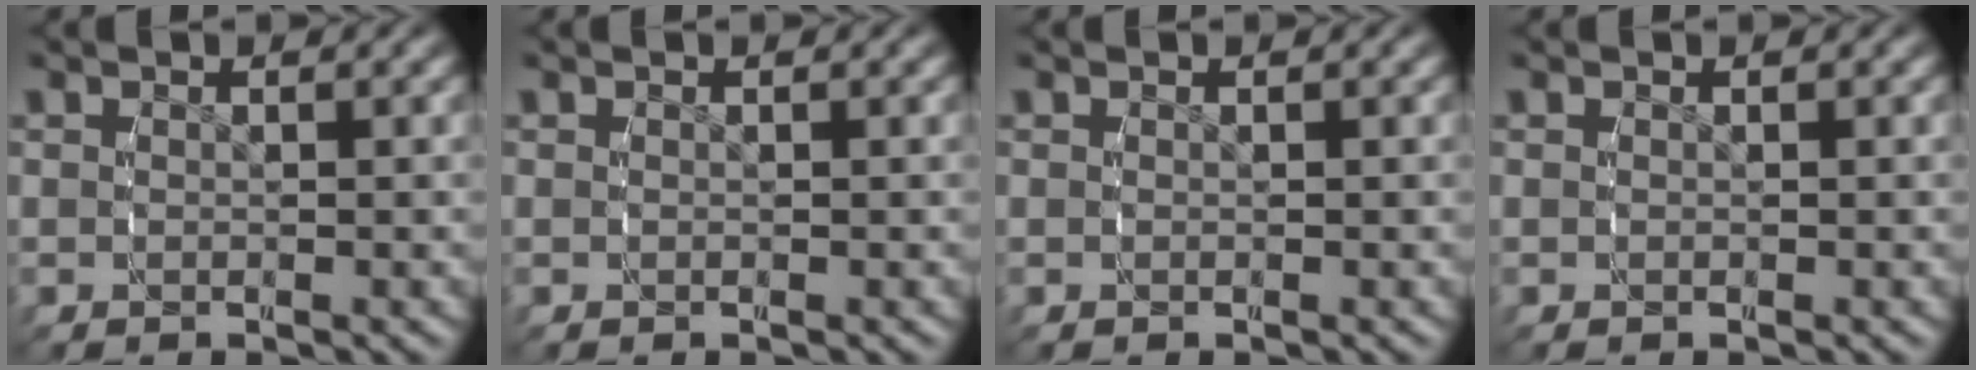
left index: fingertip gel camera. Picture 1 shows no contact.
{"total": 0.0}
{"total": 0.0}
{"total": 0.0}